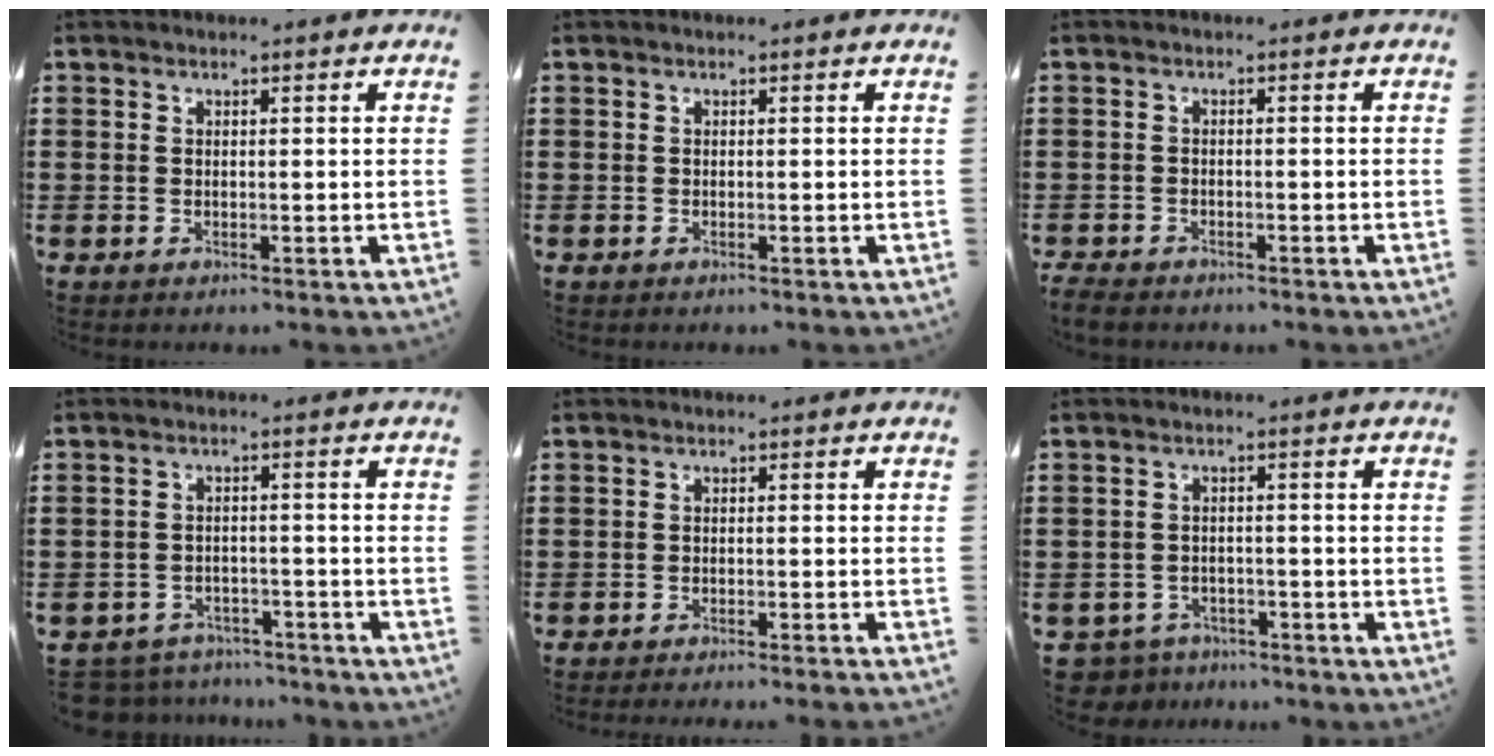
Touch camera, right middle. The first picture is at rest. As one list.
[{"total": 0.0}, {"total": 1.9, "force": [-1.8, 0.4, 0.4], "torque": [-0.019, -0.001, -0.039]}, {"total": 3.9, "force": [-3.8, 0.8, -0.1], "torque": [-0.013, 0.001, -0.084]}, {"total": 1.4, "force": [-1.3, -0.4, 0.3], "torque": [-0.005, 0.002, -0.026]}, {"total": 3.0, "force": [-2.9, 0.7, -0.2], "torque": [-0.015, -0.005, -0.067]}]